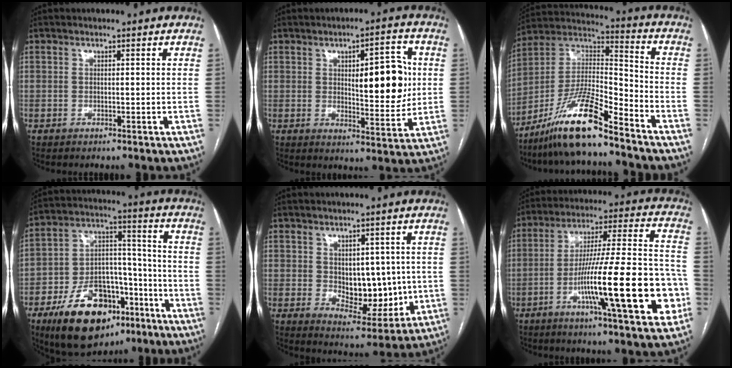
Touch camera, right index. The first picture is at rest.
{"total": 10.7, "force": [1.7, 3.4, 10.0], "torque": [-0.132, 0.006, 0.029]}
{"total": 14.8, "force": [-10.8, 1.2, 10.0], "torque": [-0.198, 0.004, -0.195]}
{"total": 19.7, "force": [-11.5, 10.3, 12.2], "torque": [-0.210, 0.028, -0.180]}
{"total": 8.0, "force": [0.1, 4.4, 6.6], "torque": [-0.085, -0.003, 0.019]}
{"total": 22.5, "force": [-7.3, 2.0, 21.1], "torque": [-0.300, 0.003, -0.112]}